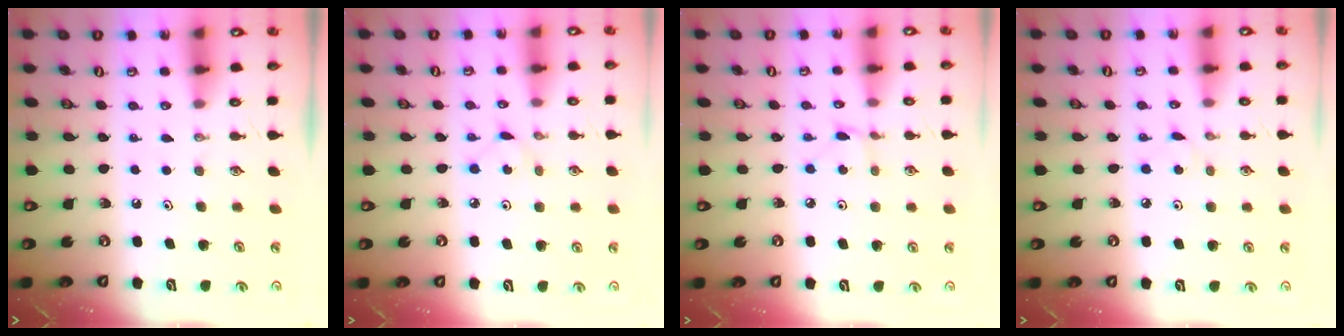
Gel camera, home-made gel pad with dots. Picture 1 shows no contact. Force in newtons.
{"total": 3.0, "press": 3.0, "slide": 0.3}
{"total": 1.3, "press": 1.2, "slide": 0.1}
{"total": 2.3, "press": 2.3, "slide": 0.3}